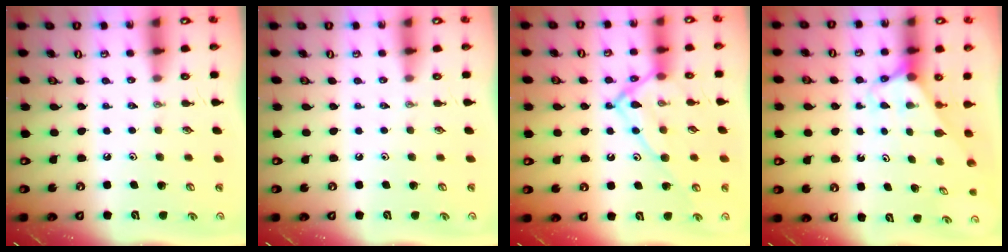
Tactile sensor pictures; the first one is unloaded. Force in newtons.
{"total": 0.0}
{"total": 15.6, "press": 15.5, "slide": 1.3}
{"total": 2.7, "press": 2.7, "slide": 0.2}